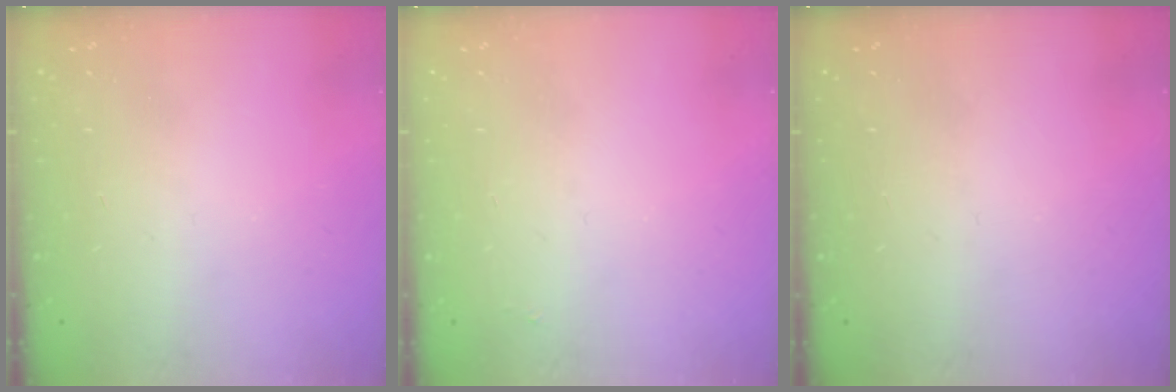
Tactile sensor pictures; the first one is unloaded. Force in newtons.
{"total": 1.9, "press": 1.9, "slide": 0.3}
{"total": 0.0}